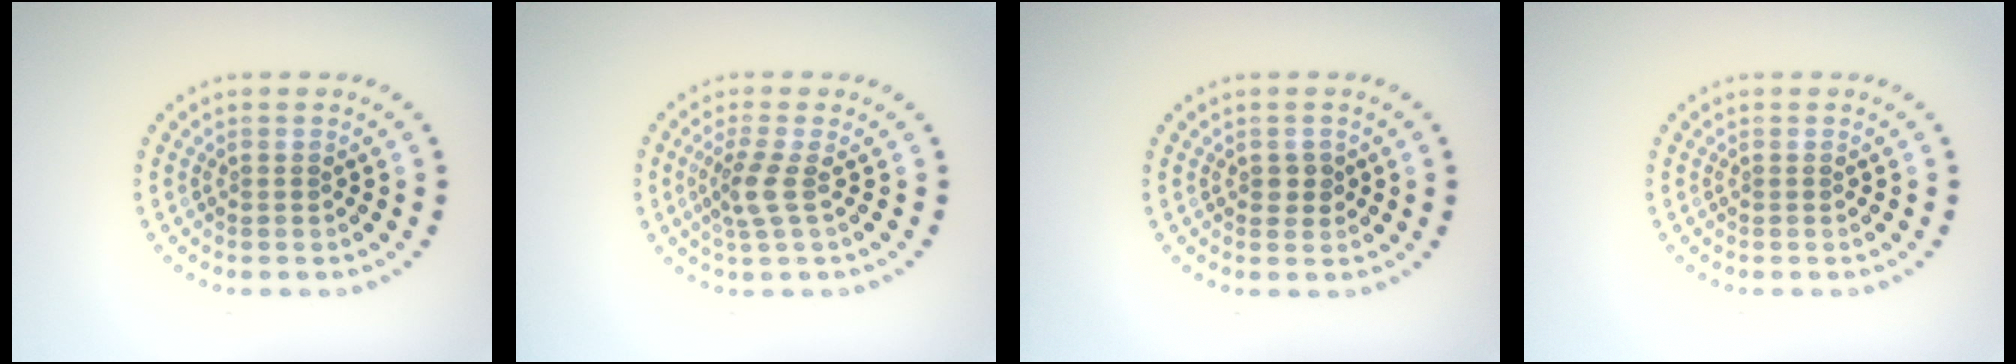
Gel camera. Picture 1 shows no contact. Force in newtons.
{"total": 2.3, "press": 1.7, "slide": 1.5}
{"total": 1.2, "press": 1.2, "slide": 0.3}
{"total": 0.0}